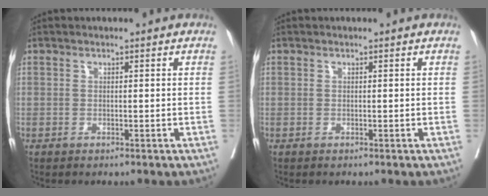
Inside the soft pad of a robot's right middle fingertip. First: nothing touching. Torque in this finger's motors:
{"motor_torque": [-0.33, -0.20, -0.01, 0.00]}